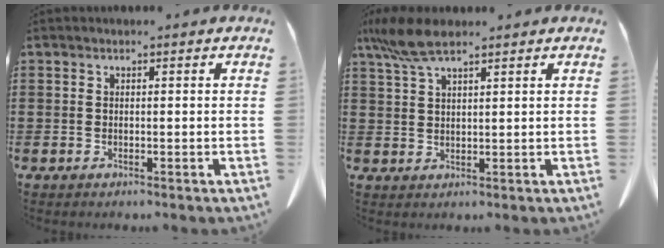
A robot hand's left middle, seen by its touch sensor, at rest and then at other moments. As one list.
[{"total": 6.2, "force": [4.3, 1.4, 4.2], "torque": [-0.099, -0.006, 0.078]}]